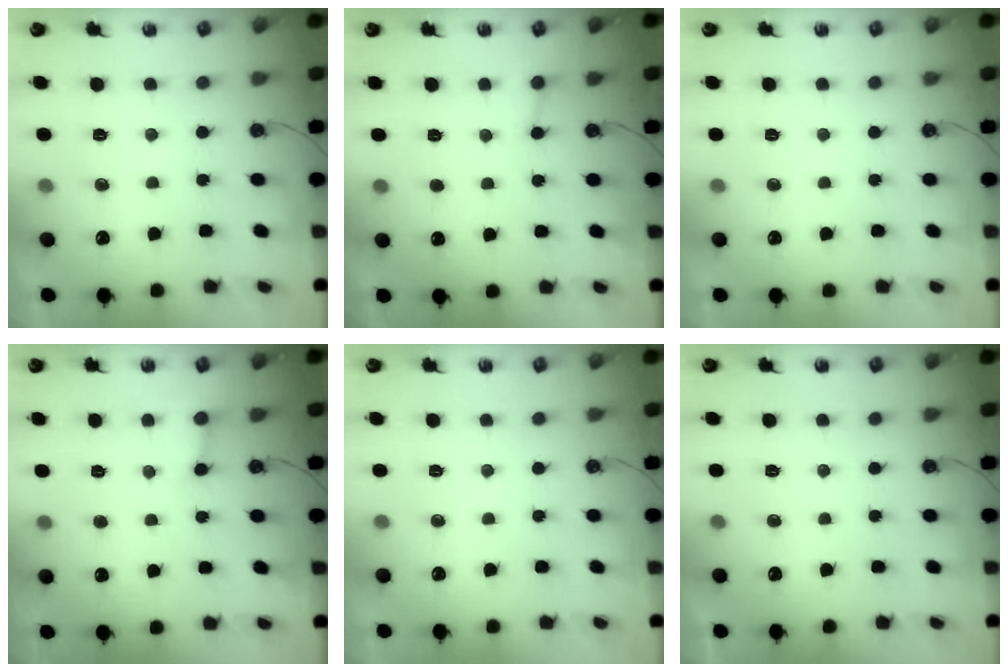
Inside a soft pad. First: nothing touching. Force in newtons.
{"total": 4.7, "press": 4.6, "slide": 0.6}
{"total": 0.0}
{"total": 2.6, "press": 2.6, "slide": 0.3}
{"total": 0.0}
{"total": 0.0}